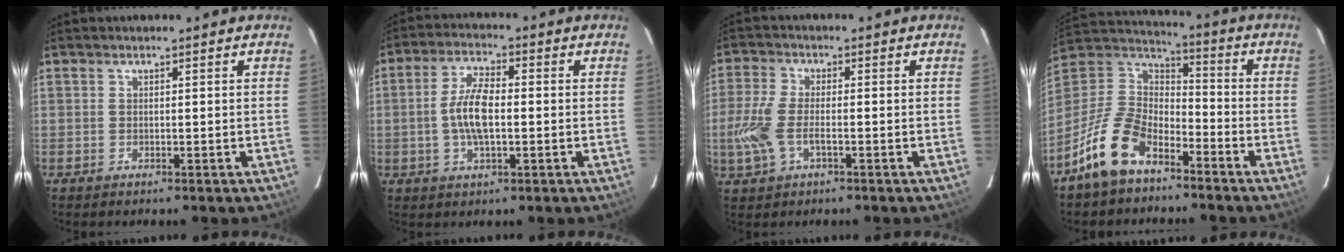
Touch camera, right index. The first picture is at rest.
{"total": 7.8, "force": [-0.8, 3.0, 7.2], "torque": [-0.145, 0.008, -0.016]}
{"total": 7.7, "force": [-2.2, 3.6, 6.5], "torque": [-0.153, -0.002, -0.044]}
{"total": 14.8, "force": [-9.3, 7.8, 8.4], "torque": [-0.189, 0.015, -0.175]}